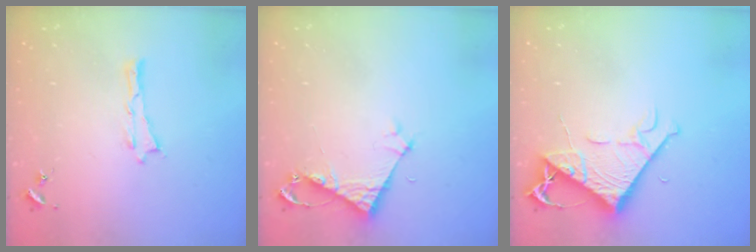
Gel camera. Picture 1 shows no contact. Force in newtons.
{"total": 4.9, "press": 4.9, "slide": 0.2}
{"total": 8.0, "press": 7.9, "slide": 0.8}